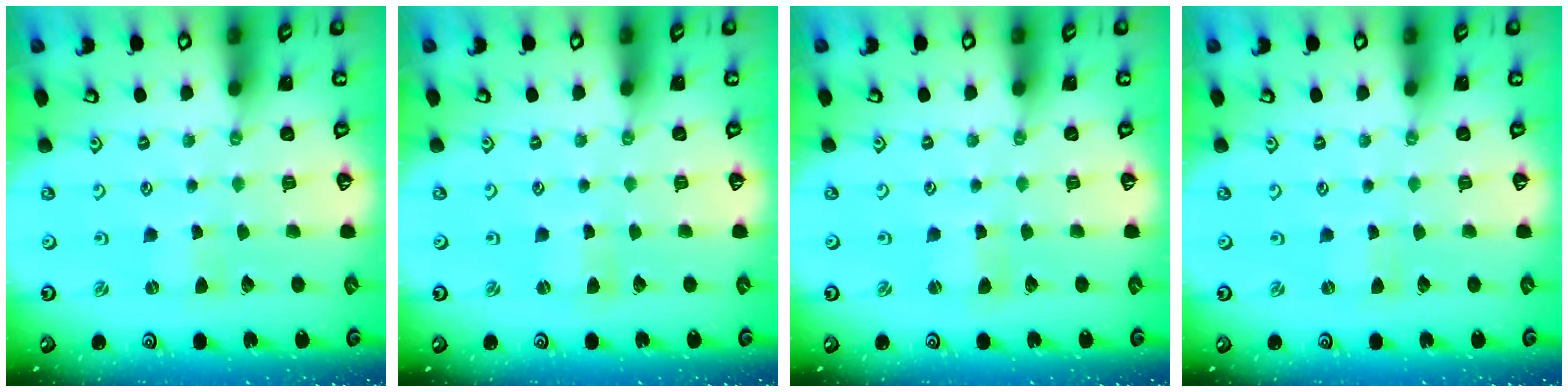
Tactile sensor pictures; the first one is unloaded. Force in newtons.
{"total": 0.5, "press": 0.5, "slide": 0.2}
{"total": 1.6, "press": 1.5, "slide": 0.4}
{"total": 0.0}